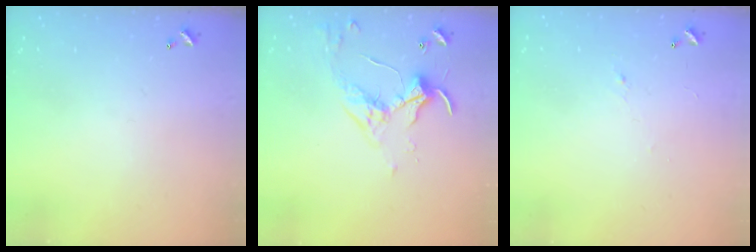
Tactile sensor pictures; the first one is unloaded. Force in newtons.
{"total": 3.4, "press": 3.3, "slide": 0.7}
{"total": 1.2, "press": 1.1, "slide": 0.5}